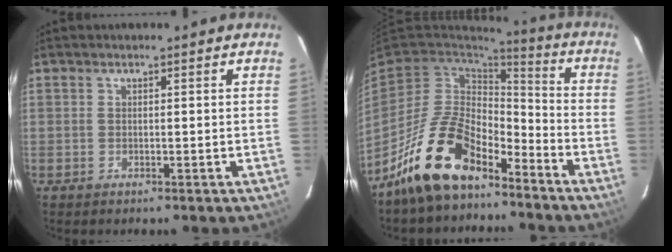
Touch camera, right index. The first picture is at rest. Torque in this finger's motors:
{"motor_torque": [1.06, -1.08, 1.05, 0.21]}